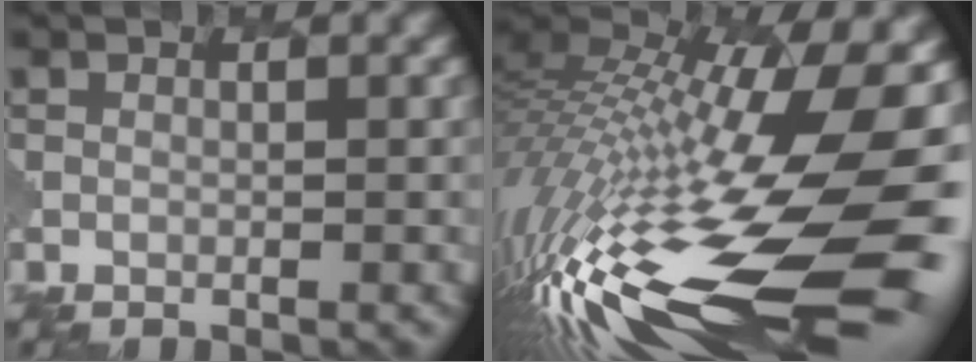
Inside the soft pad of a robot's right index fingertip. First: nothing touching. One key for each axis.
{"total": 18.2, "fx": -2.6, "fy": 5.6, "fz": 17.1, "tx": -0.334, "ty": -0.006, "tz": -0.051}